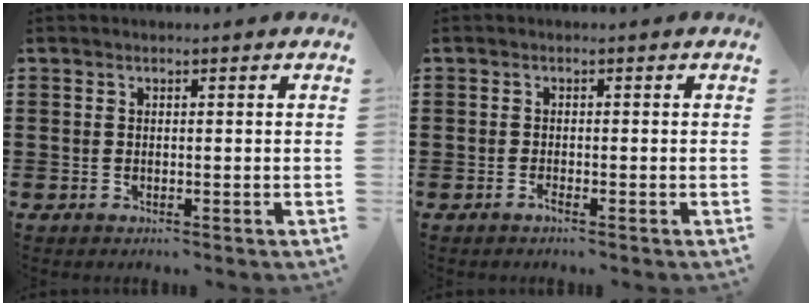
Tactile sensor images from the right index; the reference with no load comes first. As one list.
[{"total": 1.1, "force": [-0.9, 0.0, 0.6], "torque": [-0.013, -0.007, -0.015]}]